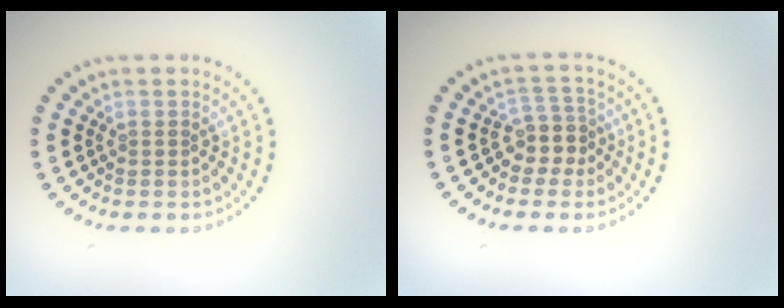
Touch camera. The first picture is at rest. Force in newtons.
{"total": 2.7, "press": 2.1, "slide": 1.6}